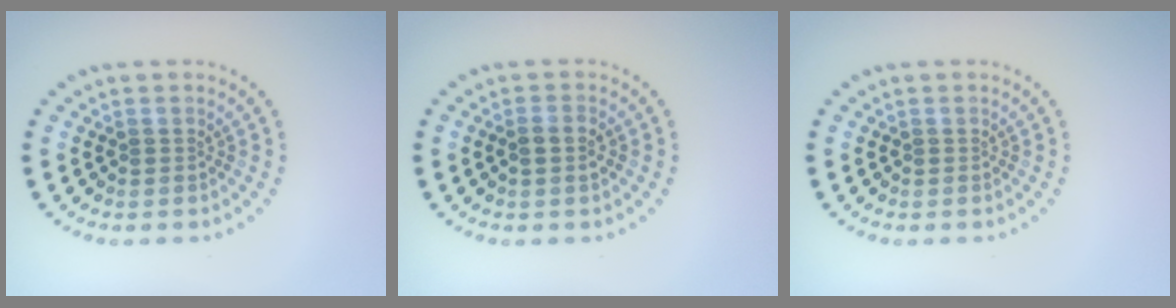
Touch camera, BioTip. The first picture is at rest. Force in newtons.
{"total": 1.6, "press": 1.5, "slide": 0.4}
{"total": 0.0}